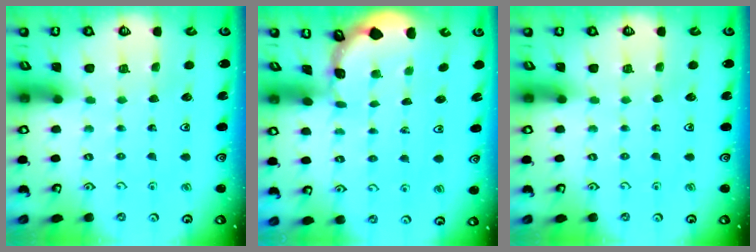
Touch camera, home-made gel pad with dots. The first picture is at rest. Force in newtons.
{"total": 0.7, "press": 0.6, "slide": 0.1}
{"total": 0.0}